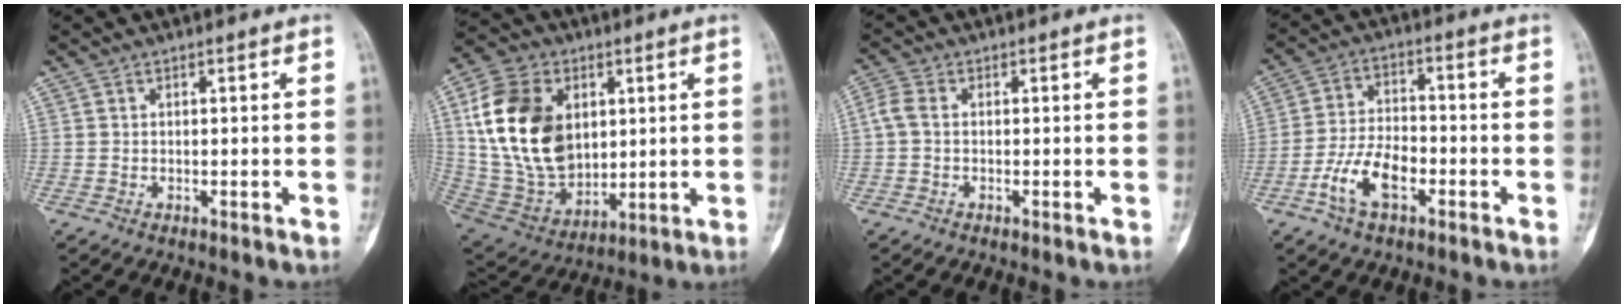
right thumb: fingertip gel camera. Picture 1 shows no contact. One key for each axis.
{"total": 21.6, "fx": 4.7, "fy": 15.2, "fz": 14.7, "tx": -0.259, "ty": -0.013, "tz": 0.102}
{"total": 3.0, "fx": -0.4, "fy": 1.9, "fz": 2.3, "tx": -0.061, "ty": 0.006, "tz": -0.020}
{"total": 9.6, "fx": -4.2, "fy": 5.0, "fz": 7.1, "tx": -0.133, "ty": 0.027, "tz": -0.082}